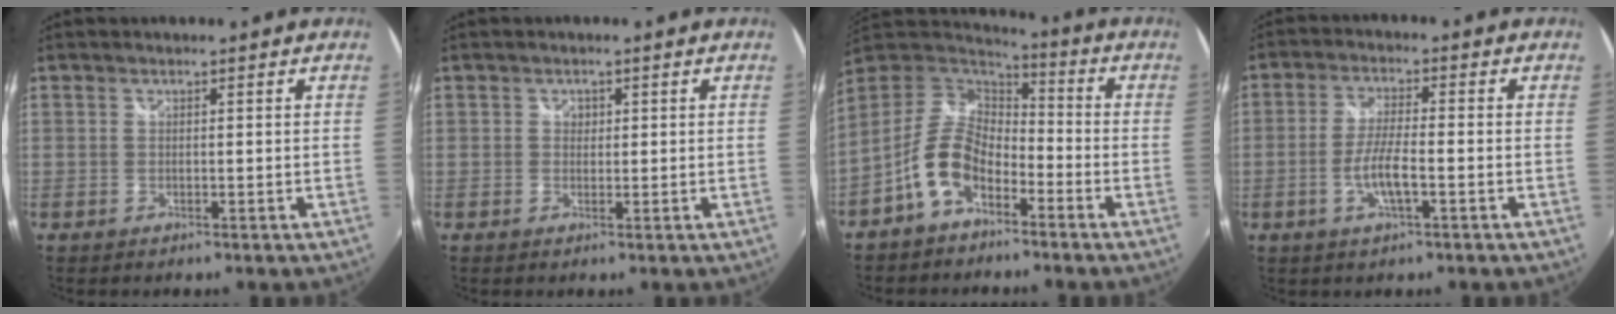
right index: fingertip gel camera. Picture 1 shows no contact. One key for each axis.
{"total": 1.1, "fx": 0.2, "fy": 1.1, "fz": 0.3, "tx": 0.000, "ty": 0.002, "tz": 0.001}
{"total": 11.7, "fx": -5.8, "fy": 6.5, "fz": 7.8, "tx": -0.162, "ty": 0.013, "tz": -0.110}
{"total": 6.1, "fx": -2.2, "fy": 1.0, "fz": 5.6, "tx": -0.114, "ty": -0.003, "tz": -0.041}